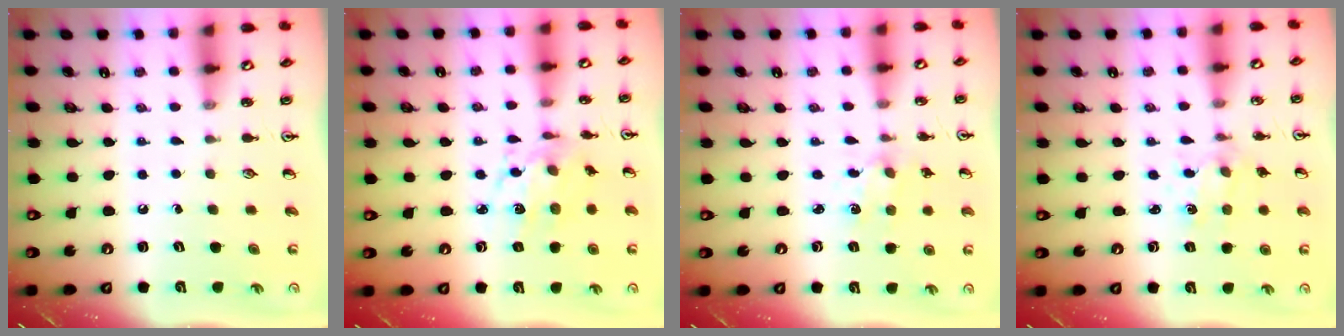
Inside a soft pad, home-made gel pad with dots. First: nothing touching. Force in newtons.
{"total": 9.5, "press": 9.5, "slide": 0.6}
{"total": 1.7, "press": 1.7, "slide": 0.3}
{"total": 2.0, "press": 2.0, "slide": 0.2}